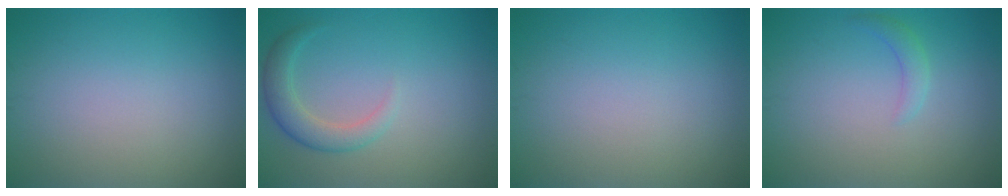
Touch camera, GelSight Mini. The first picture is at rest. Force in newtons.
{"total": 2.7, "press": 2.7, "slide": 0.1}
{"total": 0.0}
{"total": 1.4, "press": 1.4, "slide": 0.1}